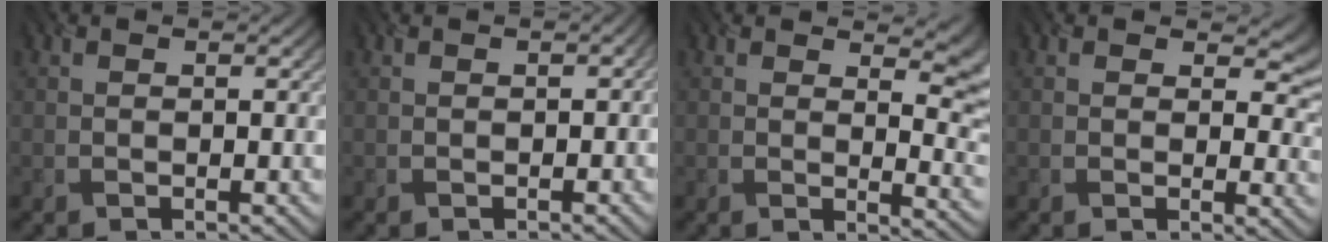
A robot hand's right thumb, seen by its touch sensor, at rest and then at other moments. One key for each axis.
{"total": 1.2, "fx": -0.6, "fy": 0.8, "fz": 0.5, "tx": -0.011, "ty": -0.009, "tz": -0.004}
{"total": 7.1, "fx": 4.0, "fy": 3.1, "fz": 5.0, "tx": -0.051, "ty": -0.012, "tz": 0.069}
{"total": 4.1, "fx": 1.9, "fy": 2.8, "fz": 2.4, "tx": -0.029, "ty": -0.012, "tz": 0.025}